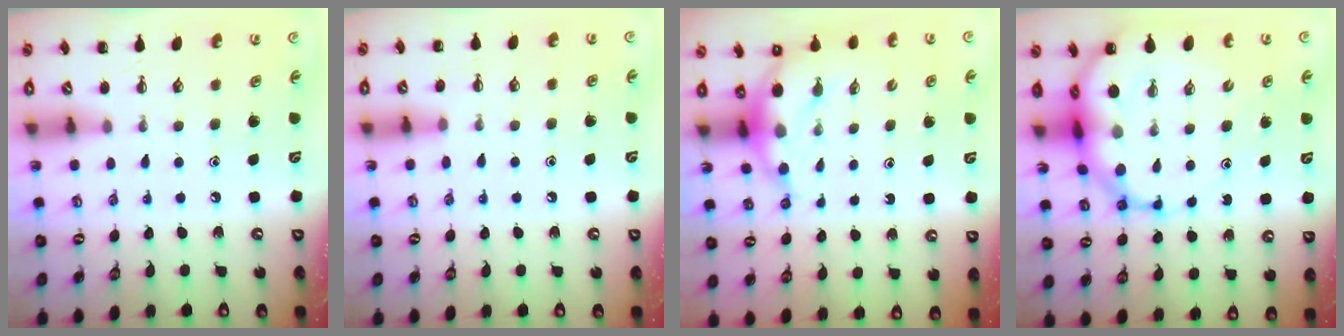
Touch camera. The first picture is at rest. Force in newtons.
{"total": 6.7, "press": 6.3, "slide": 2.3}
{"total": 5.9, "press": 5.7, "slide": 1.6}
{"total": 13.2, "press": 12.8, "slide": 3.5}